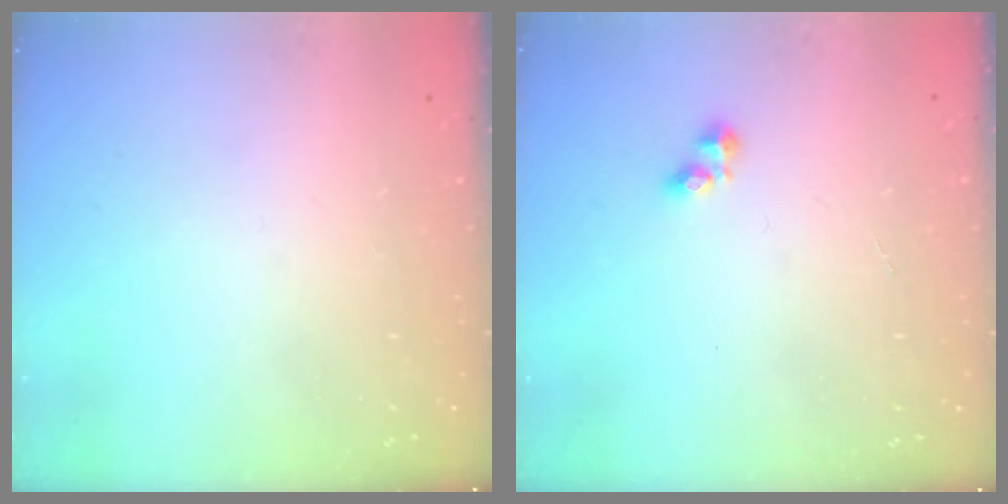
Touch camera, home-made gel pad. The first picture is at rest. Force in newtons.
{"total": 2.1, "press": 2.1, "slide": 0.3}